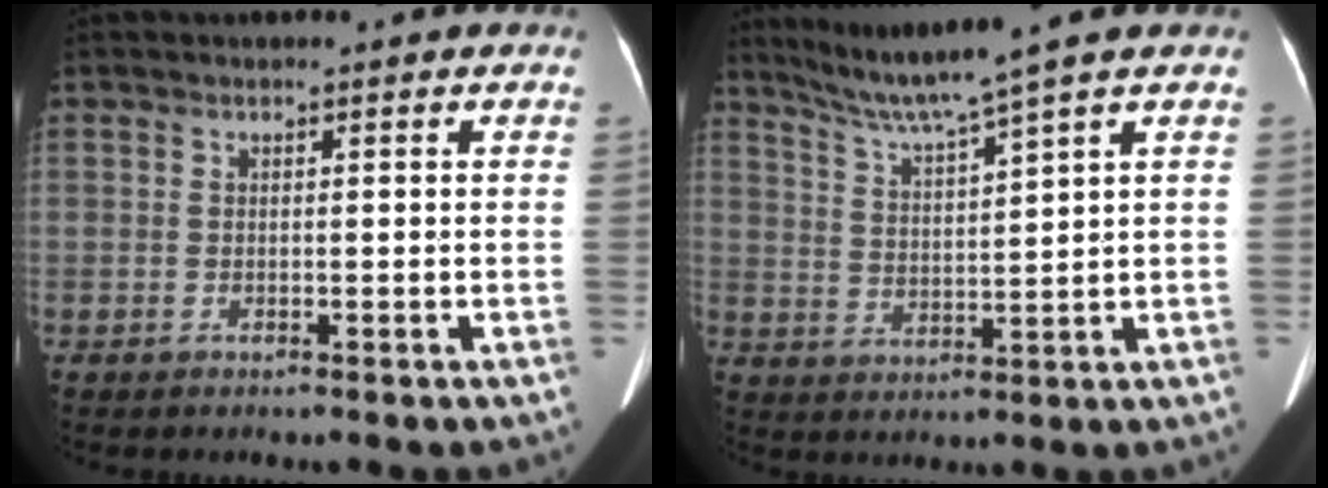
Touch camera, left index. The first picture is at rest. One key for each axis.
{"total": 7.4, "fx": 6.1, "fy": -2.2, "fz": 3.5, "tx": -0.071, "ty": -0.005, "tz": 0.119}